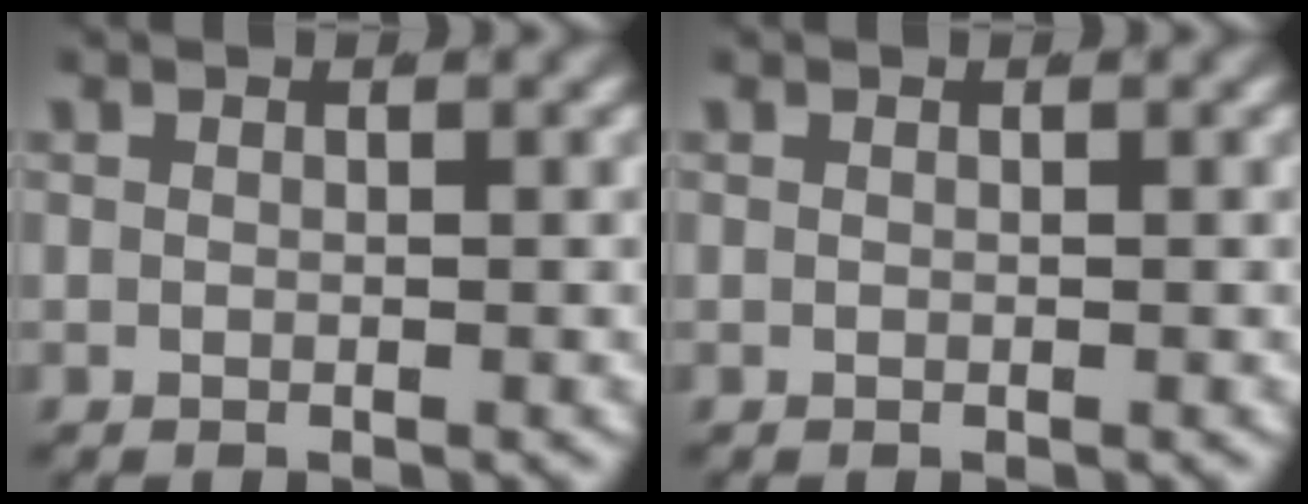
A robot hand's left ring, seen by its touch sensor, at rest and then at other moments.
{"total": 0.0}